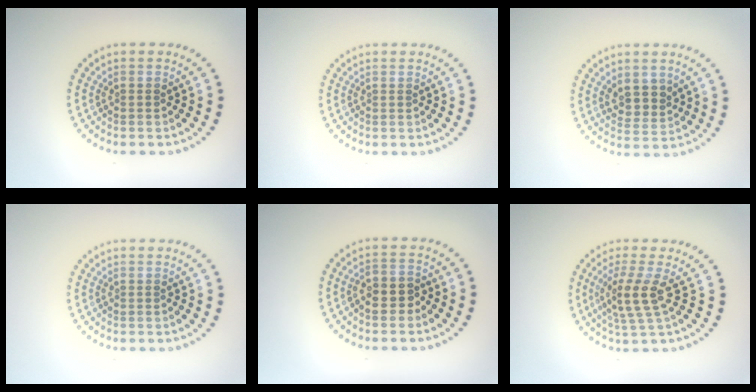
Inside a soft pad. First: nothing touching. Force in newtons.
{"total": 0.0}
{"total": 2.5, "press": 2.2, "slide": 1.1}
{"total": 0.0}
{"total": 2.6, "press": 2.5, "slide": 0.7}
{"total": 3.2, "press": 2.7, "slide": 1.7}